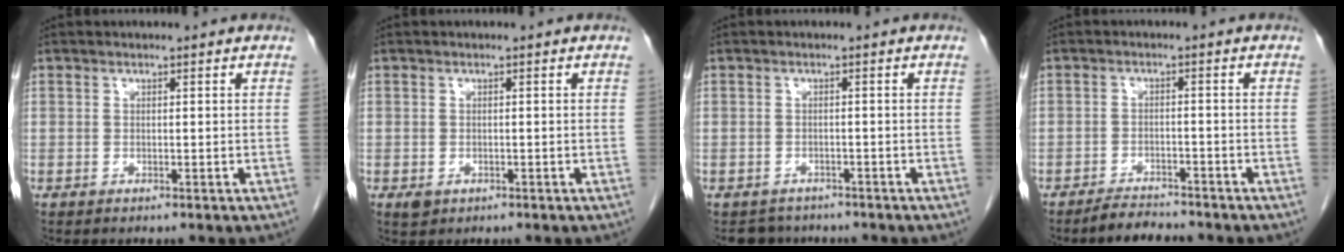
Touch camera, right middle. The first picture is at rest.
{"total": 1.4, "force": [-0.5, 1.0, 0.7], "torque": [-0.011, 0.001, -0.001]}
{"total": 3.1, "force": [-2.7, 1.5, -0.2], "torque": [-0.002, -0.001, -0.041]}
{"total": 3.7, "force": [-3.5, 0.8, 0.8], "torque": [-0.019, -0.009, -0.060]}